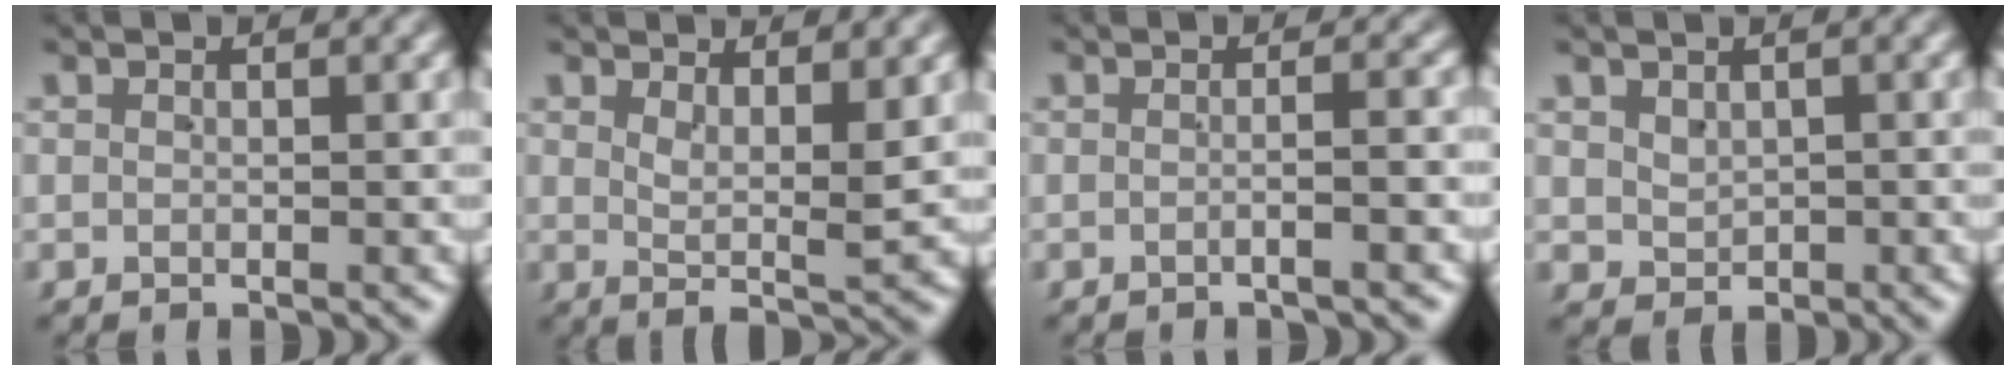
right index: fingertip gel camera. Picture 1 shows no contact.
{"total": 2.9, "force": [1.4, 0.3, 2.5], "torque": [-0.047, -0.017, 0.029]}
{"total": 1.4, "force": [-0.8, -0.4, 1.1], "torque": [-0.017, 0.002, -0.018]}
{"total": 1.4, "force": [0.5, 1.1, 0.5], "torque": [-0.001, -0.008, 0.024]}